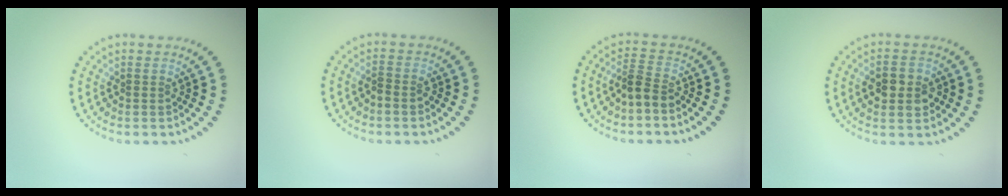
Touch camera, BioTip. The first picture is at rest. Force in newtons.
{"total": 1.1, "press": 1.0, "slide": 0.5}
{"total": 2.3, "press": 1.8, "slide": 1.5}
{"total": 3.8, "press": 3.7, "slide": 0.3}